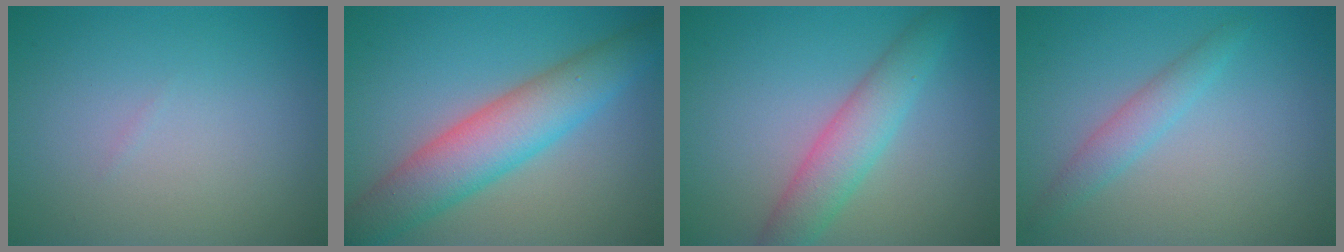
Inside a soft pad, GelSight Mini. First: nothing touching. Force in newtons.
{"total": 6.8, "press": 6.8, "slide": 0.3}
{"total": 4.1, "press": 4.1, "slide": 0.2}
{"total": 2.0, "press": 2.0, "slide": 0.1}